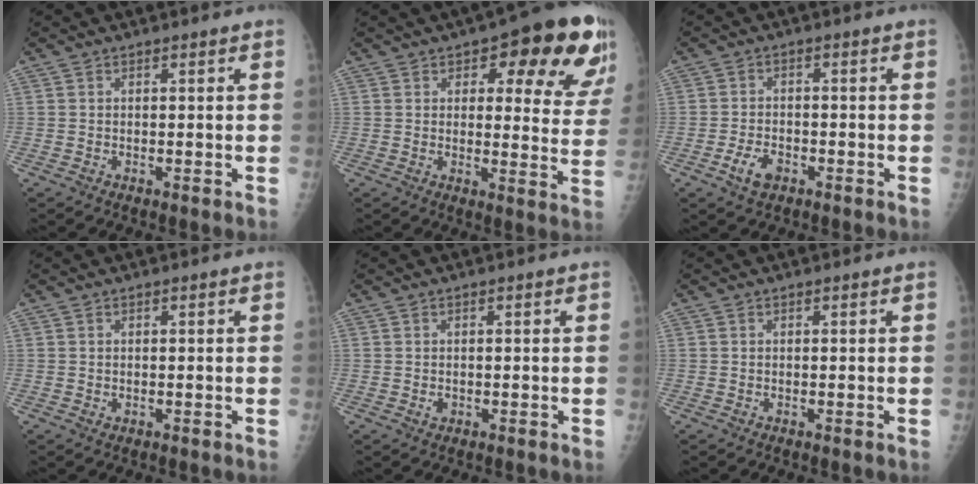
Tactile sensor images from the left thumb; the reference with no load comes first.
{"total": 18.6, "force": [9.6, 7.7, 14.0], "torque": [-0.121, -0.031, 0.110]}
{"total": 4.3, "force": [-2.2, 2.6, 2.6], "torque": [-0.046, 0.012, -0.040]}
{"total": 0.6, "force": [0.0, 0.5, 0.3], "torque": [0.000, 0.000, 0.000]}
{"total": 1.0, "force": [-0.1, 0.8, 0.5], "torque": [-0.003, 0.001, -0.001]}
{"total": 0.0}